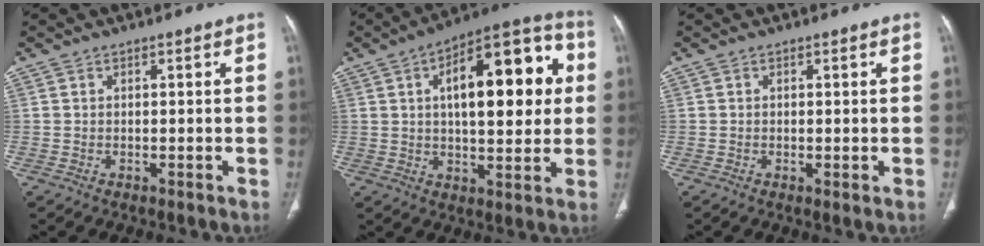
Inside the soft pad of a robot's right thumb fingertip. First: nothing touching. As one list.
[{"total": 21.4, "force": [4.4, 9.3, 18.7], "torque": [-0.227, 0.016, 0.055]}, {"total": 0.9, "force": [0.0, 0.3, 0.9], "torque": [-0.019, -0.006, 0.000]}]